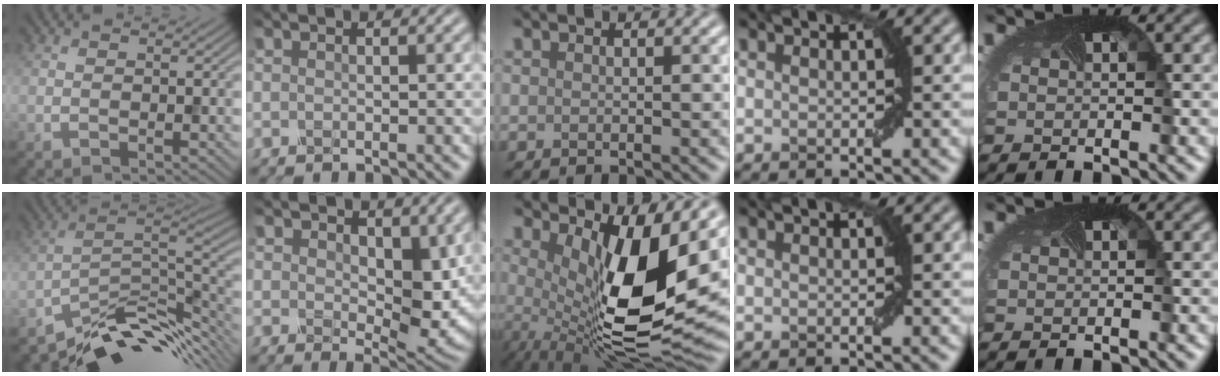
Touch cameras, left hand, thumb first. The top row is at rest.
{"thumb": {"total": 11.6, "force": [-8.3, 4.3, 6.9], "torque": [-0.110, 0.001, -0.142]}, "index": {"total": 5.9, "force": [0.8, 3.3, 4.9], "torque": [-0.086, -0.008, 0.018]}, "middle": {"total": 12.2, "force": [1.9, 3.8, 11.5], "torque": [-0.178, -0.026, 0.042]}}